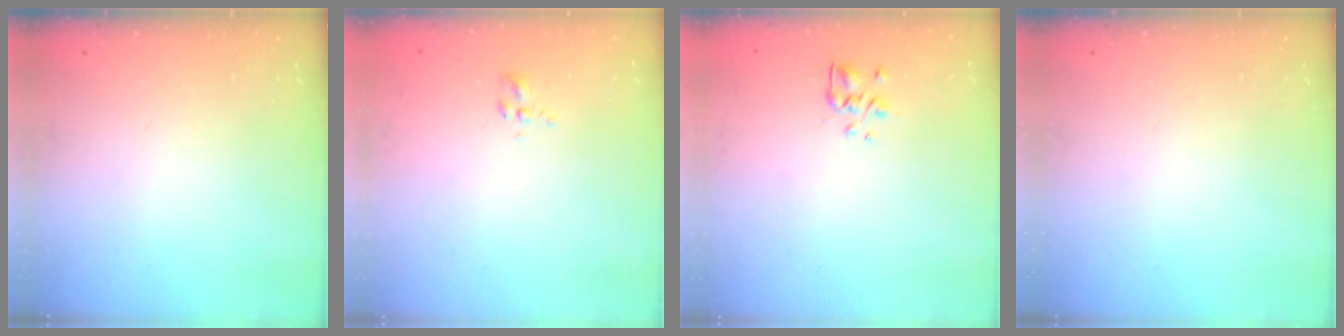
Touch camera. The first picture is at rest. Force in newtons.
{"total": 2.3, "press": 2.0, "slide": 1.1}
{"total": 2.5, "press": 2.3, "slide": 1.0}
{"total": 0.0}